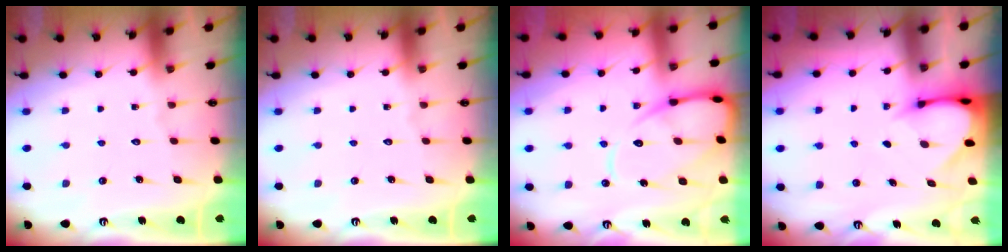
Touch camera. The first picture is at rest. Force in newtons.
{"total": 0.0}
{"total": 12.2, "press": 12.2, "slide": 1.1}
{"total": 3.3, "press": 3.3, "slide": 0.2}